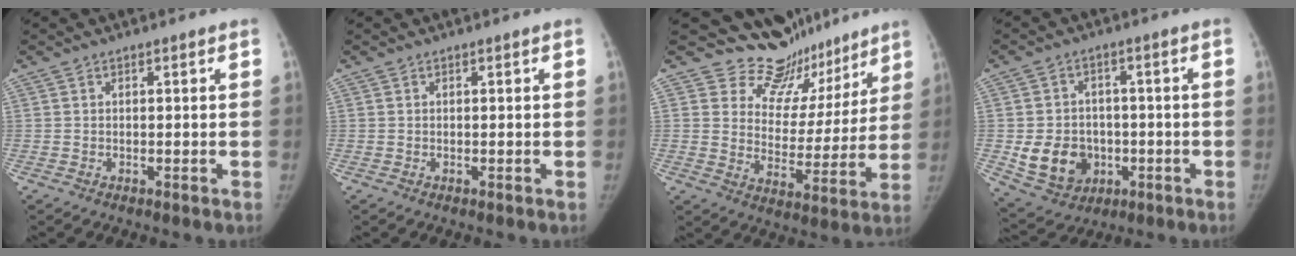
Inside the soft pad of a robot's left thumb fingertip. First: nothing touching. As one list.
[{"total": 0.0}, {"total": 14.5, "force": [12.7, 6.9, 1.6], "torque": [0.031, -0.105, 0.176]}, {"total": 11.0, "force": [-2.1, 9.2, 5.6], "torque": [-0.066, 0.005, -0.019]}]